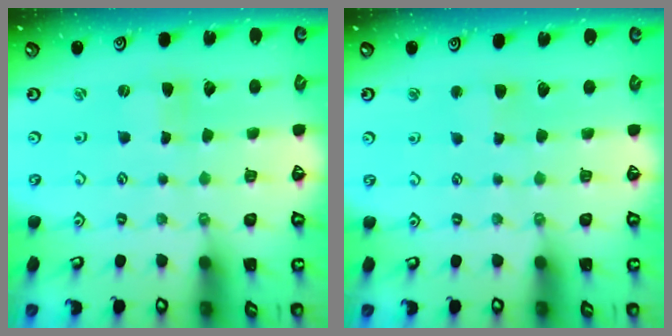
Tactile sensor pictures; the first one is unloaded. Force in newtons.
{"total": 2.8, "press": 2.7, "slide": 0.4}